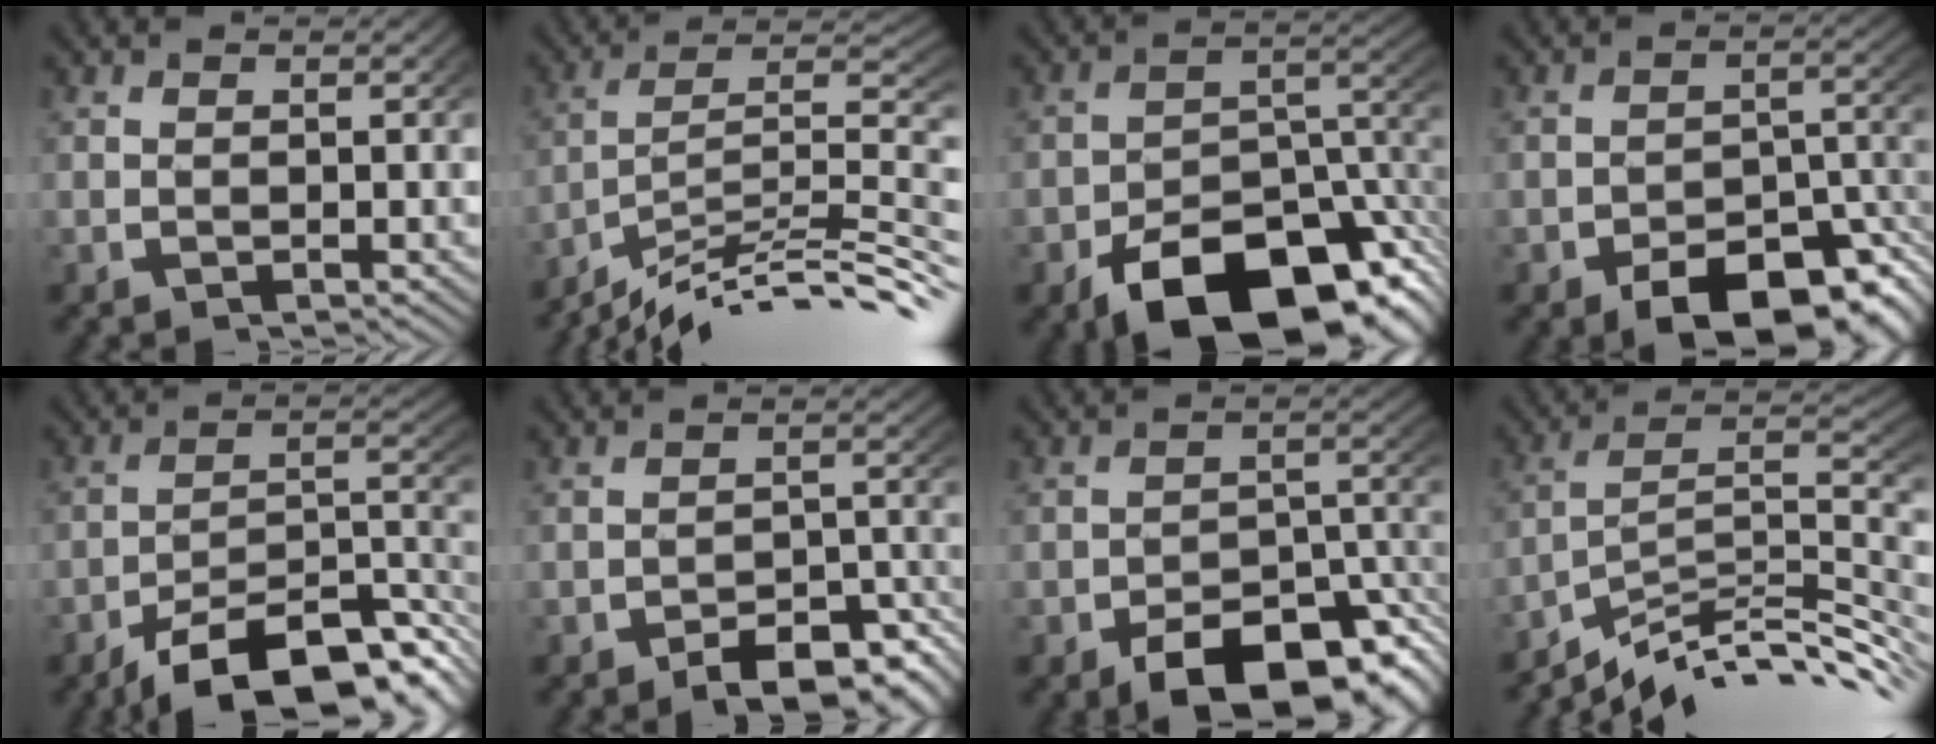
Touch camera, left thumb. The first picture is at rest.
{"total": 12.7, "force": [-7.8, 5.9, 8.1], "torque": [-0.118, -0.012, -0.116]}
{"total": 14.4, "force": [-7.3, 7.5, 9.8], "torque": [-0.143, -0.038, -0.086]}
{"total": 8.6, "force": [-5.4, 4.1, 5.2], "torque": [-0.071, -0.024, -0.071]}
{"total": 11.3, "force": [-6.7, 5.3, 7.4], "torque": [-0.114, -0.028, -0.085]}
{"total": 6.2, "force": [-4.2, 2.6, 3.7], "torque": [-0.040, -0.013, -0.064]}
{"total": 9.7, "force": [-6.1, 4.6, 6.0], "torque": [-0.083, -0.026, -0.078]}
{"total": 12.4, "force": [-6.7, 6.7, 8.0], "torque": [-0.119, -0.012, -0.099]}